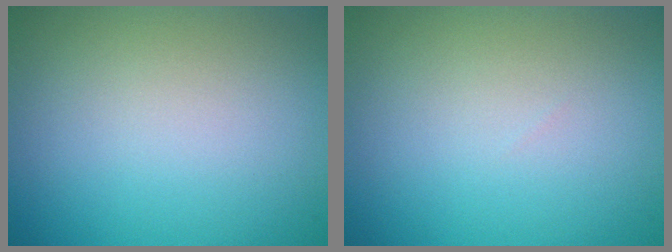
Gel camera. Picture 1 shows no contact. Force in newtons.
{"total": 0.0}